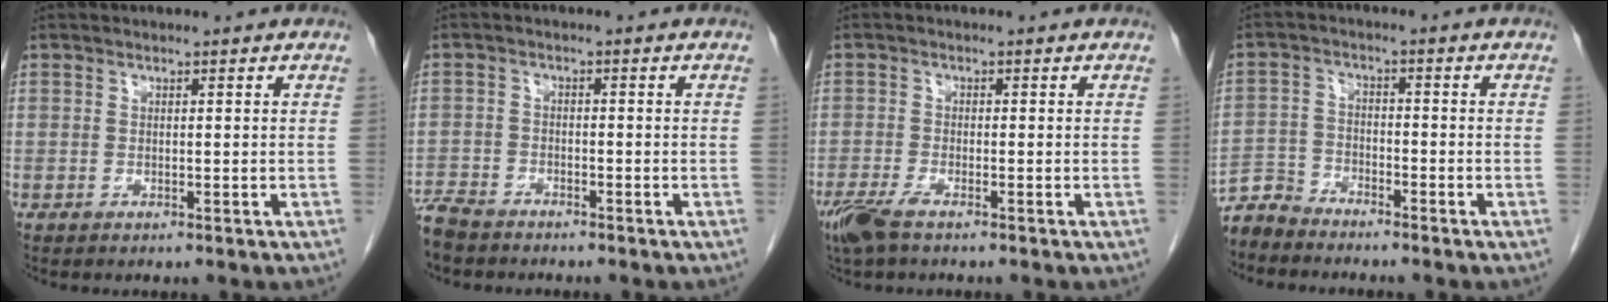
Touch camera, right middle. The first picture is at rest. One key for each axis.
{"total": 5.7, "fx": -5.1, "fy": 1.9, "fz": 1.6, "tx": -0.031, "ty": -0.013, "tz": -0.093}
{"total": 4.3, "fx": -3.0, "fy": 0.8, "fz": 3.0, "tx": -0.066, "ty": -0.011, "tz": -0.059}
{"total": 4.3, "fx": -4.2, "fy": 0.8, "fz": -0.3, "tx": 0.008, "ty": -0.009, "tz": -0.085}